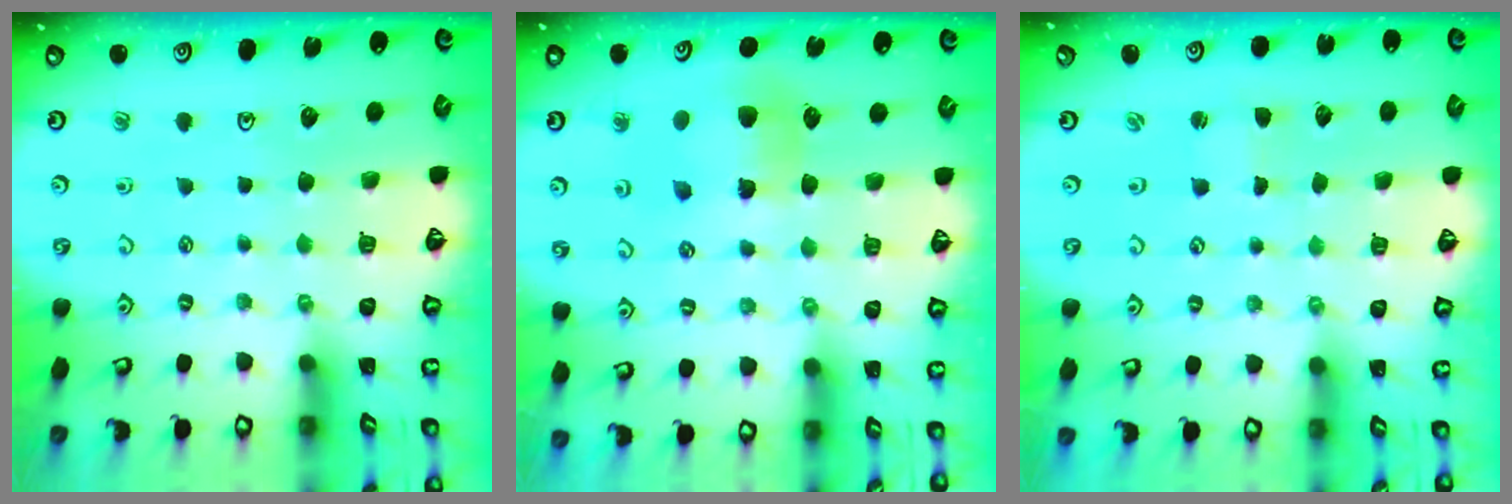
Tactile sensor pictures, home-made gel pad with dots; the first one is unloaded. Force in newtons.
{"total": 7.5, "press": 7.4, "slide": 1.1}
{"total": 0.0}